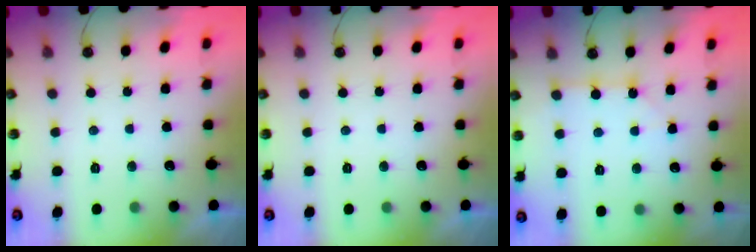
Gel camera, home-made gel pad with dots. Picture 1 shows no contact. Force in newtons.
{"total": 0.0}
{"total": 1.8, "press": 1.8, "slide": 0.3}